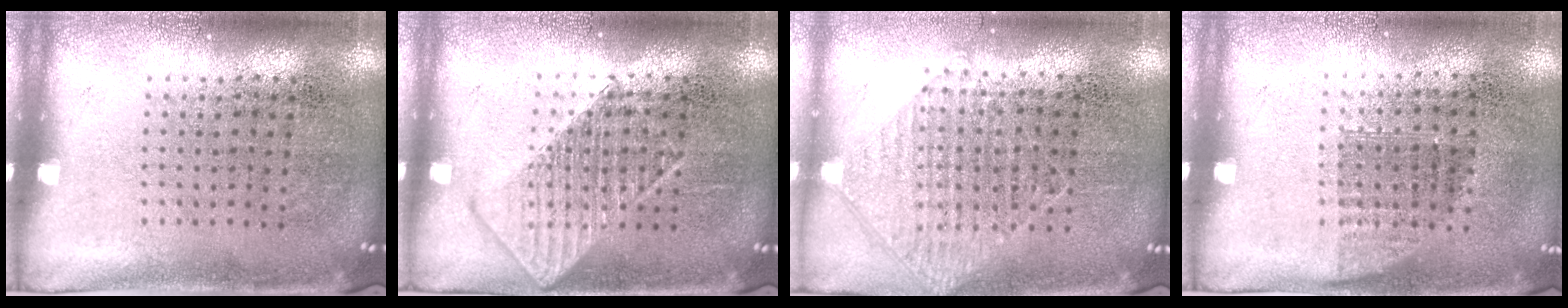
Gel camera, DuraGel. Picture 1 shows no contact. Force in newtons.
{"total": 2.4, "press": 2.3, "slide": 0.4}
{"total": 0.9, "press": 0.8, "slide": 0.3}
{"total": 0.8, "press": 0.7, "slide": 0.4}